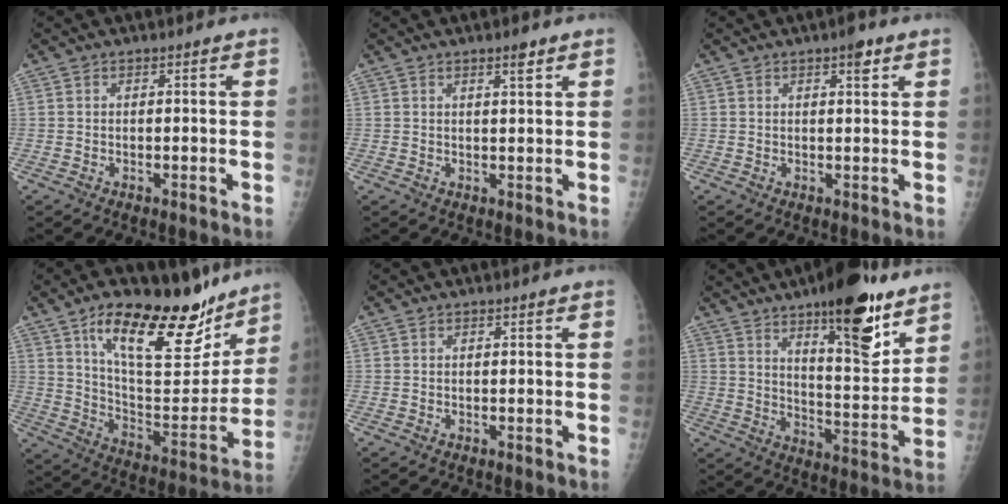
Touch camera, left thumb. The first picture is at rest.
{"total": 2.4, "force": [1.6, 0.4, 1.8], "torque": [-0.025, -0.010, 0.024]}
{"total": 2.7, "force": [1.6, 0.9, 2.1], "torque": [-0.023, -0.005, 0.020]}
{"total": 24.6, "force": [15.7, 9.4, 16.5], "torque": [-0.203, -0.070, 0.255]}
{"total": 0.0}
{"total": 19.0, "force": [11.8, 5.9, 13.7], "torque": [-0.162, -0.076, 0.180]}